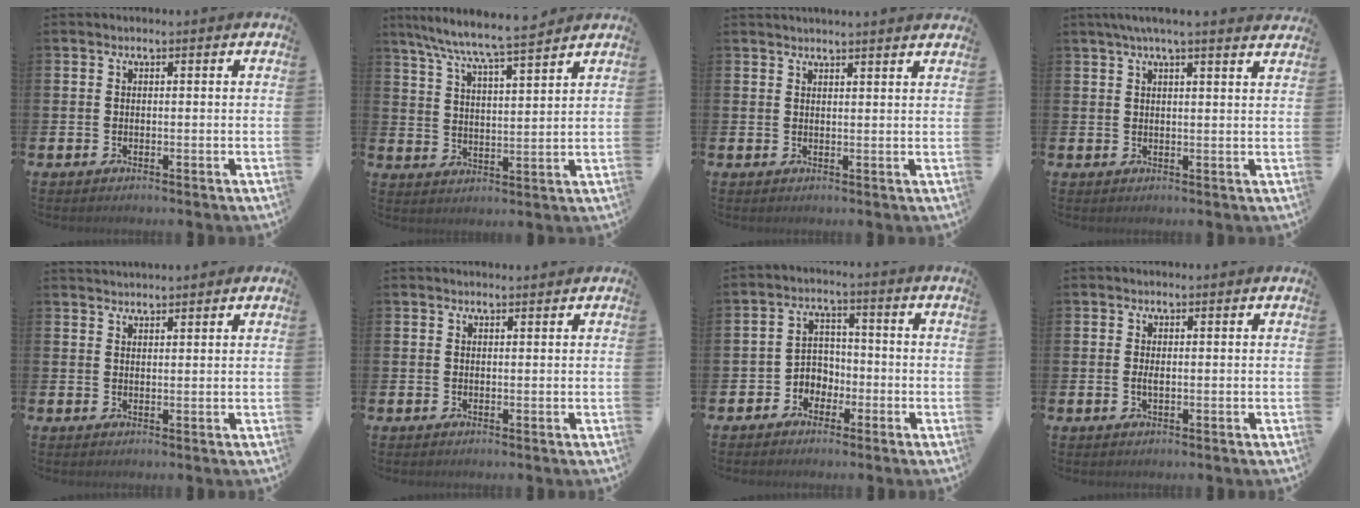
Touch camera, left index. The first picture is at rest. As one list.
[{"total": 7.5, "force": [7.2, -0.1, 2.3], "torque": [-0.073, -0.046, 0.125]}, {"total": 2.1, "force": [2.1, -0.4, -0.1], "torque": [0.007, -0.012, 0.038]}, {"total": 3.7, "force": [3.3, -0.2, 1.8], "torque": [-0.035, -0.007, 0.057]}, {"total": 2.2, "force": [2.2, 0.3, 0.2], "torque": [0.006, -0.010, 0.037]}, {"total": 0.7, "force": [0.7, 0.1, 0.1], "torque": [0.013, -0.004, 0.009]}, {"total": 3.3, "force": [-1.7, 2.8, 0.7], "torque": [-0.027, 0.001, -0.043]}, {"total": 1.0, "force": [-0.1, 0.3, 1.0], "torque": [-0.013, 0.000, -0.004]}]